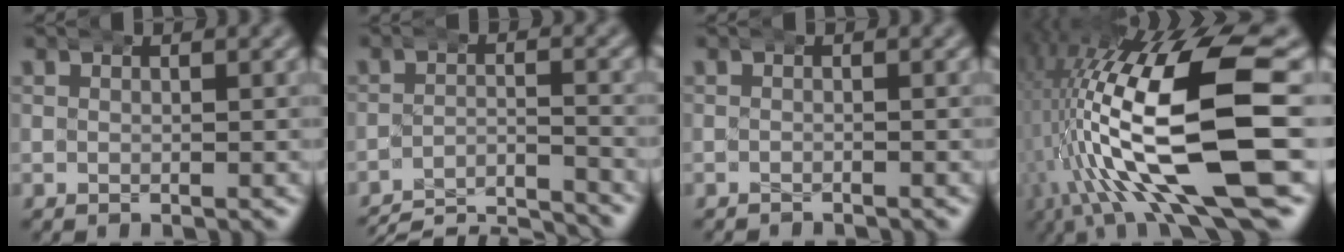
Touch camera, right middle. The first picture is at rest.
{"total": 12.7, "force": [-12.1, 3.0, 2.1], "torque": [-0.025, -0.038, -0.189]}
{"total": 1.2, "force": [-1.2, 0.2, 0.0], "torque": [-0.010, -0.002, -0.021]}
{"total": 17.0, "force": [-1.8, 7.1, 15.3], "torque": [-0.270, -0.013, -0.022]}